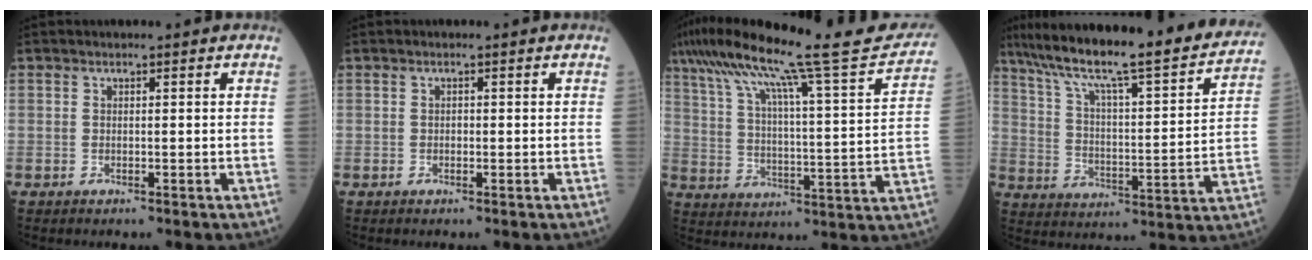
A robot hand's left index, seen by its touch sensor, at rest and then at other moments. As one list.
[{"total": 0.9, "force": [-0.9, 0.2, 0.1], "torque": [-0.002, -0.005, -0.016]}, {"total": 25.8, "force": [21.7, 0.9, 13.8], "torque": [-0.238, -0.009, 0.303]}, {"total": 27.5, "force": [22.6, 2.8, 15.4], "torque": [-0.258, -0.022, 0.320]}]